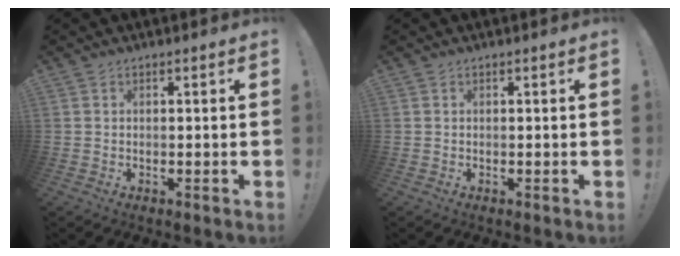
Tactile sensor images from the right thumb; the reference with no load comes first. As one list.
[{"total": 0.0}]